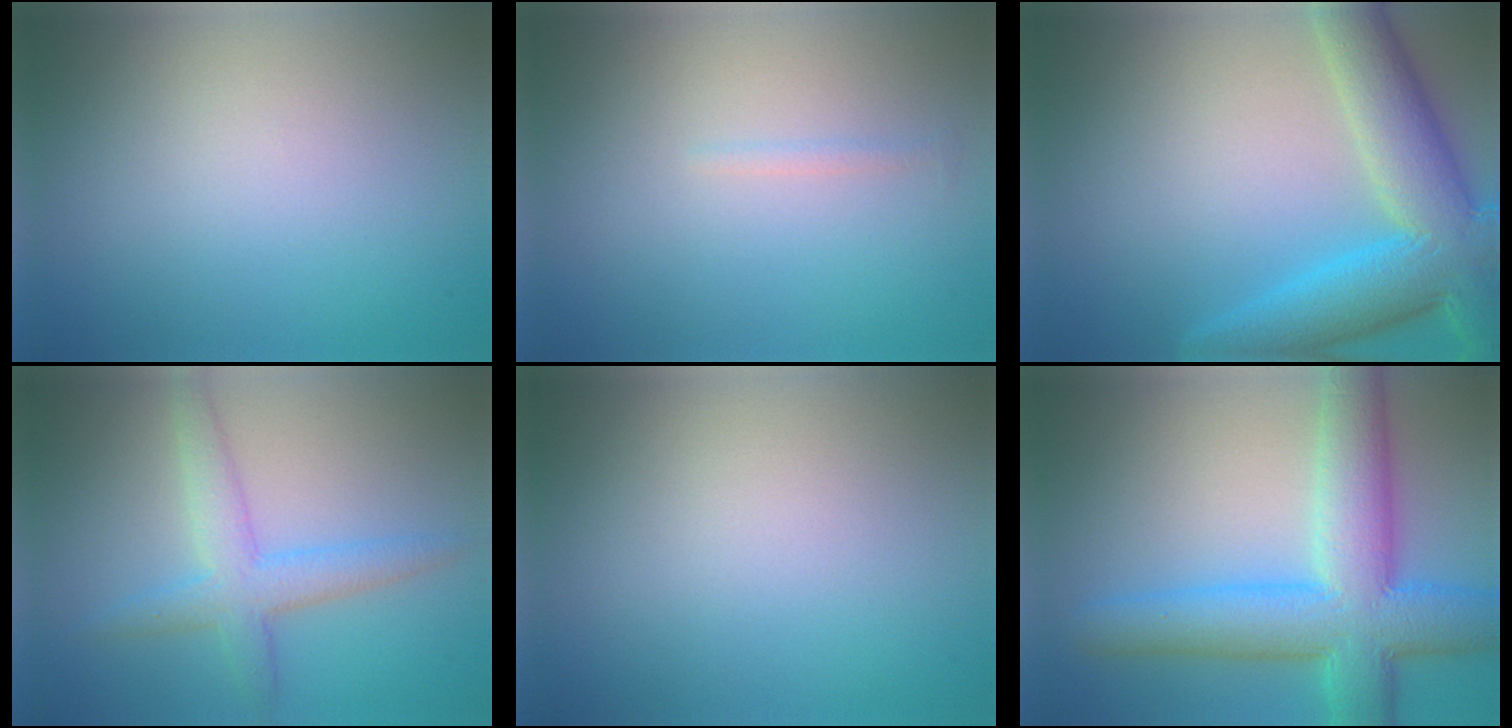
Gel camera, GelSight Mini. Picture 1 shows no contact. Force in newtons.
{"total": 0.5, "press": 0.5, "slide": 0.0}
{"total": 9.6, "press": 9.6, "slide": 0.5}
{"total": 3.6, "press": 3.6, "slide": 0.2}
{"total": 0.0}
{"total": 9.8, "press": 9.8, "slide": 0.2}